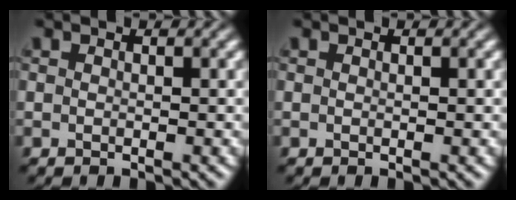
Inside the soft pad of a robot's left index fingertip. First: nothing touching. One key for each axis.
{"total": 0.0}